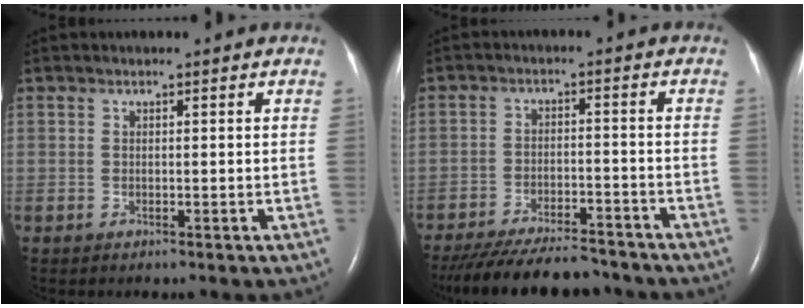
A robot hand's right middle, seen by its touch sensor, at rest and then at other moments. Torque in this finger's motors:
{"motor_torque": [1.05, -1.09, 0.14, 0.06]}